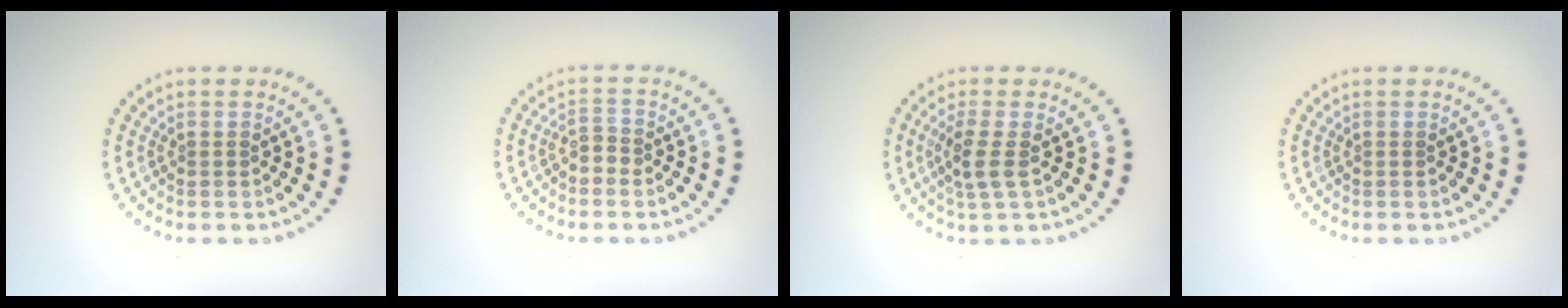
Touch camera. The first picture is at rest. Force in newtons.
{"total": 1.3, "press": 1.2, "slide": 0.5}
{"total": 2.5, "press": 2.2, "slide": 1.2}
{"total": 0.0}